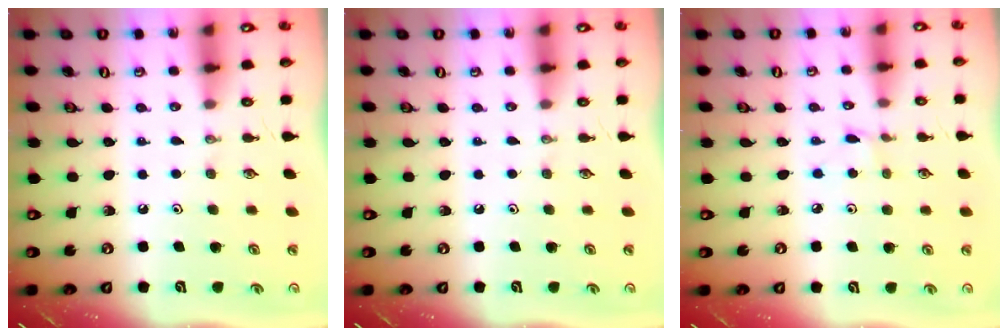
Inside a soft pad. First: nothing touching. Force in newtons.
{"total": 0.0}
{"total": 1.1, "press": 1.1, "slide": 0.1}